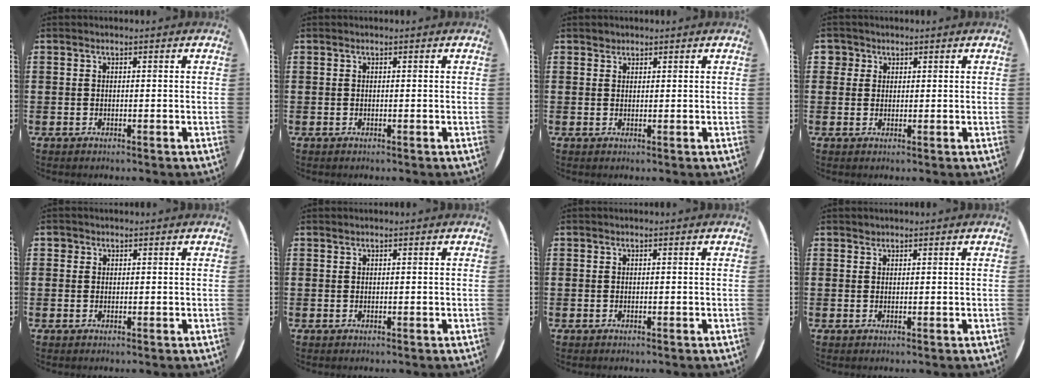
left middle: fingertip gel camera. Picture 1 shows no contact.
{"total": 0.0}
{"total": 1.0, "force": [0.9, 0.4, -0.1], "torque": [0.001, 0.002, 0.017]}
{"total": 1.8, "force": [1.2, 1.4, 0.2], "torque": [0.001, 0.003, 0.021]}
{"total": 0.7, "force": [0.5, 0.5, 0.0], "torque": [0.000, 0.004, 0.010]}
{"total": 0.0}
{"total": 0.0}
{"total": 0.6, "force": [0.5, 0.2, -0.1], "torque": [0.003, 0.004, 0.009]}